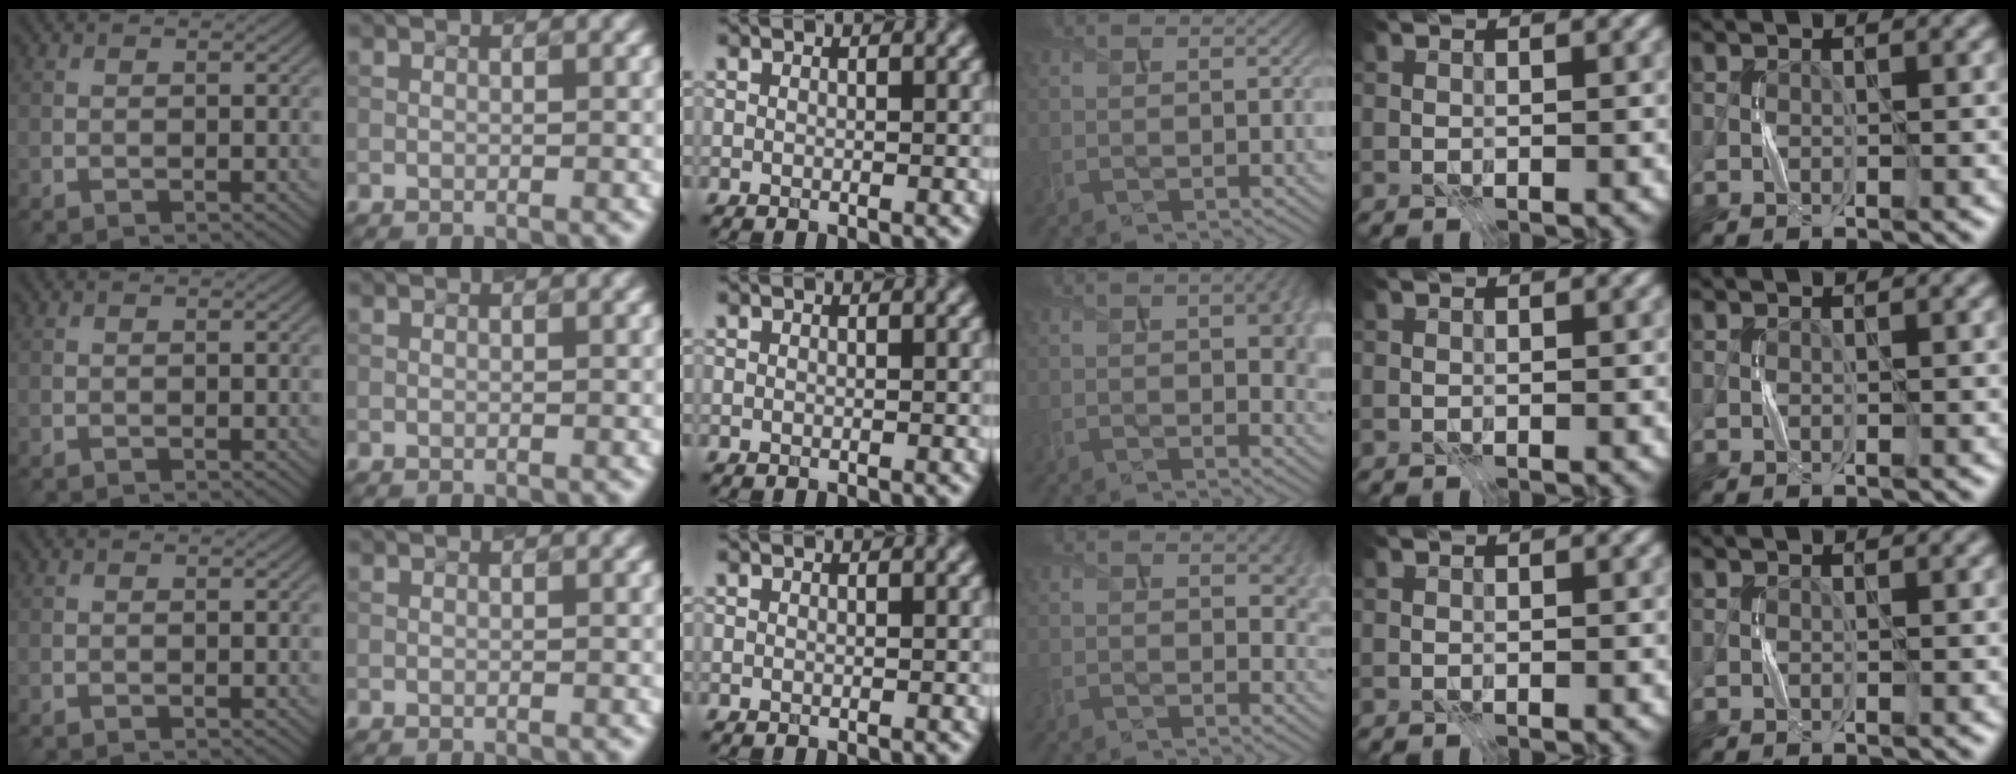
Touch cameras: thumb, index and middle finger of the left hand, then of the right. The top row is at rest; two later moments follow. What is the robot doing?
{"motion": "press", "object": "syringe"}